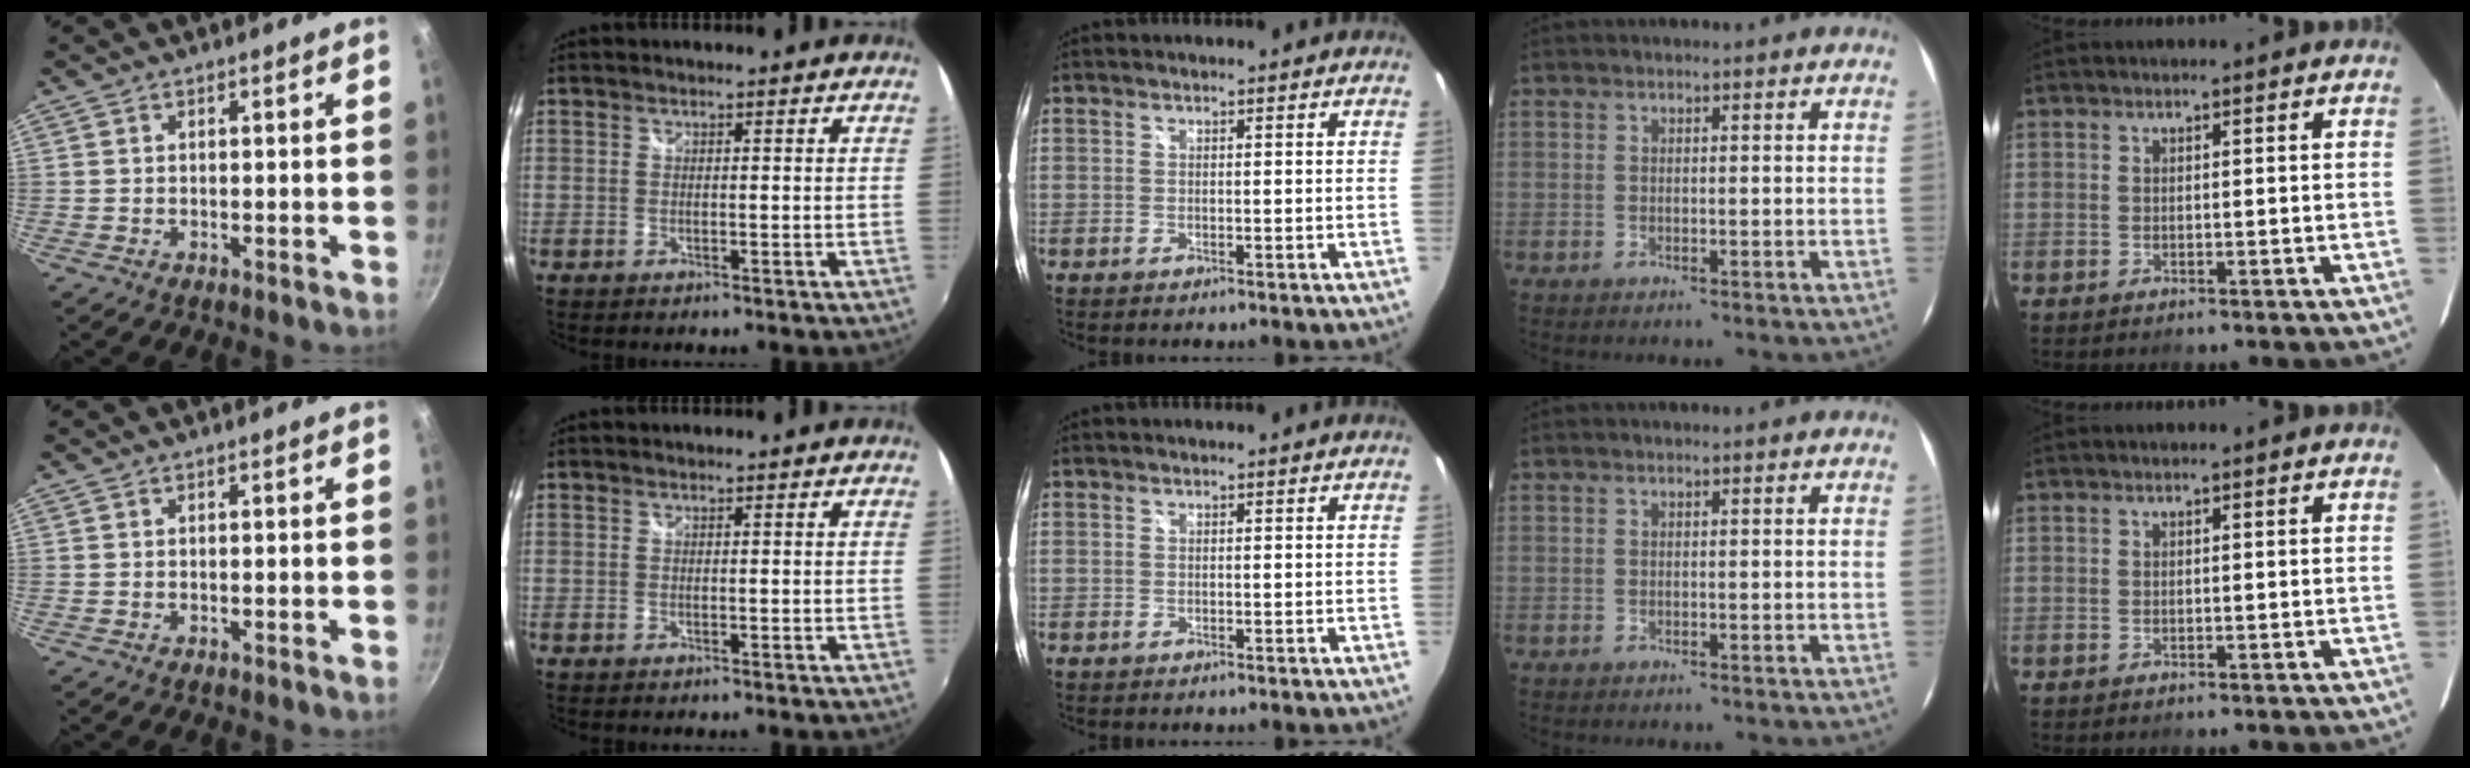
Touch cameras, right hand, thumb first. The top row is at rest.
{}